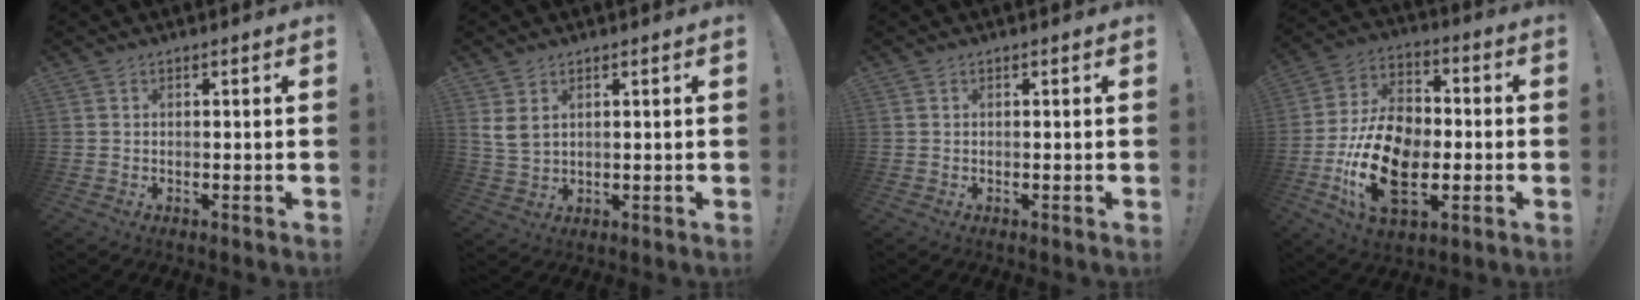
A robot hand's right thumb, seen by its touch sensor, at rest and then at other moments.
{"total": 4.5, "force": [2.0, 2.6, 3.2], "torque": [-0.062, -0.007, 0.037]}
{"total": 0.0}
{"total": 21.2, "force": [-5.5, 13.1, 15.8], "torque": [-0.307, 0.026, -0.088]}